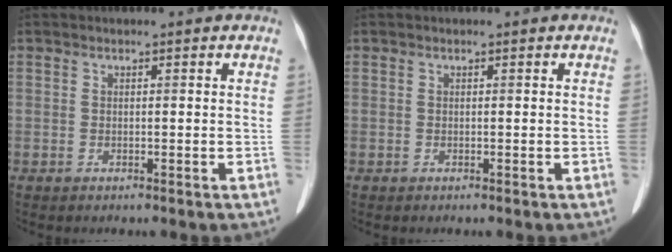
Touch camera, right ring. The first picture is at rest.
{"total": 0.0}